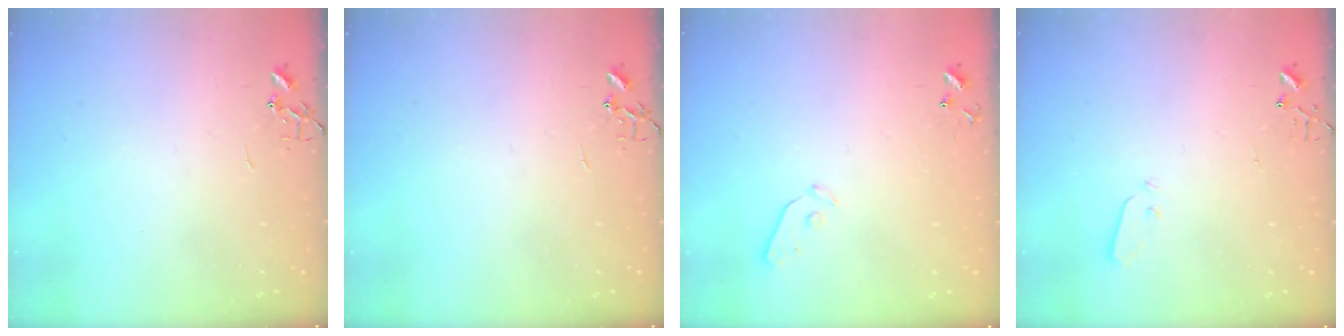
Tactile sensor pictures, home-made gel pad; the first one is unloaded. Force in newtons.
{"total": 0.0}
{"total": 4.9, "press": 4.9, "slide": 0.5}
{"total": 3.0, "press": 2.9, "slide": 0.3}